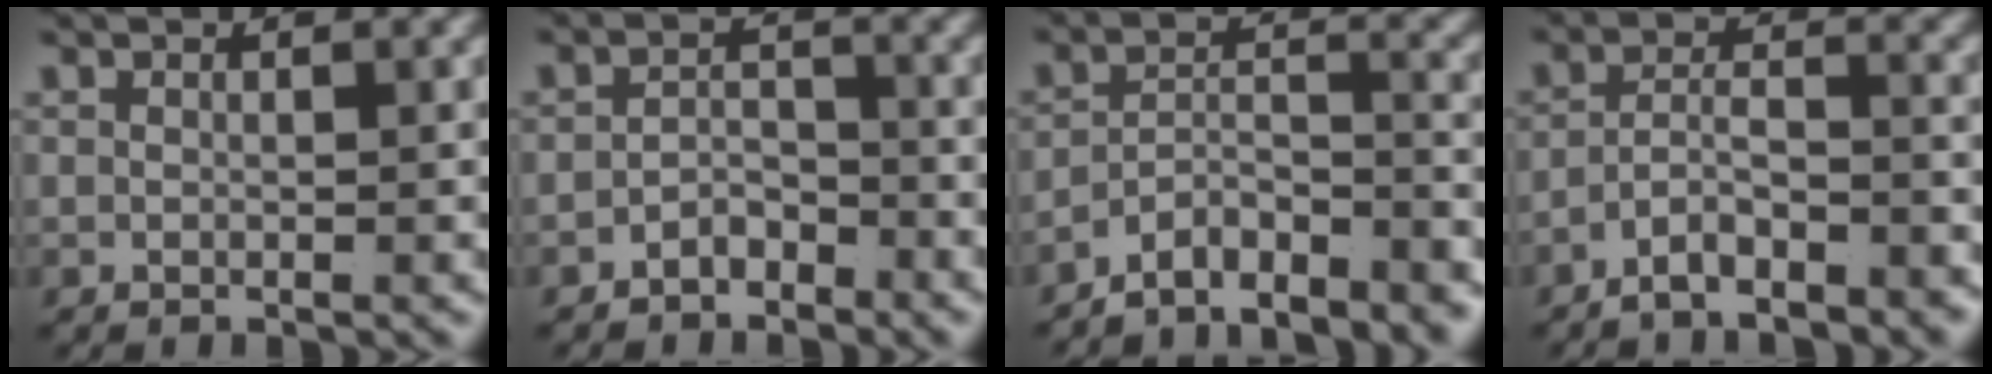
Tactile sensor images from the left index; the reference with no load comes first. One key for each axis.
{"total": 2.9, "fx": -2.6, "fy": 1.3, "fz": 0.5, "tx": 0.000, "ty": -0.012, "tz": -0.043}
{"total": 8.6, "fx": -7.4, "fy": 3.1, "fz": 3.1, "tx": -0.051, "ty": -0.031, "tz": -0.115}
{"total": 5.1, "fx": -4.1, "fy": 2.1, "fz": 2.2, "tx": -0.049, "ty": -0.020, "tz": -0.068}